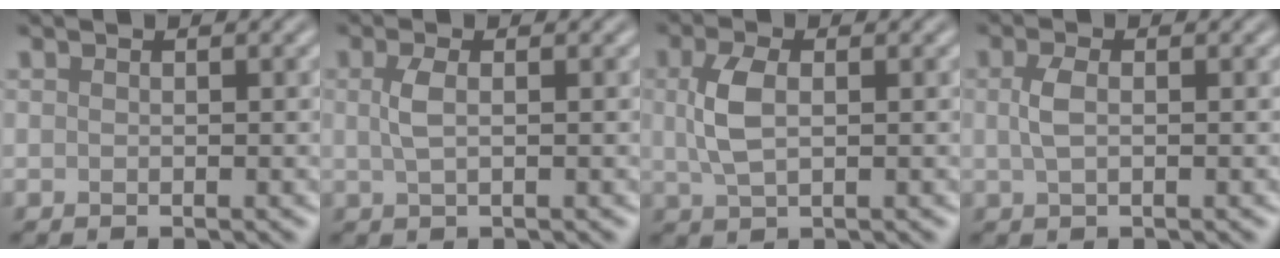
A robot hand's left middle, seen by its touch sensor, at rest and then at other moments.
{"total": 1.7, "force": [0.3, 0.6, 1.5], "torque": [-0.035, 0.003, 0.006]}
{"total": 3.4, "force": [0.6, 1.8, 2.8], "torque": [-0.067, 0.002, 0.011]}
{"total": 1.8, "force": [0.2, 0.9, 1.5], "torque": [-0.039, 0.001, 0.002]}